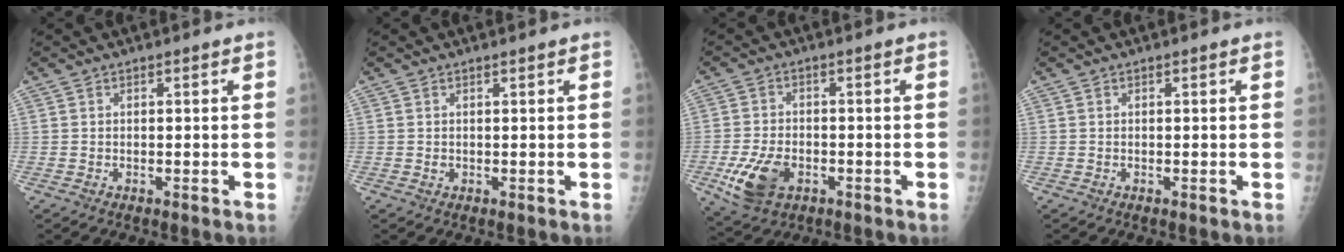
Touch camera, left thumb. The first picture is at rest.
{"total": 0.7, "force": [0.4, 0.4, 0.4], "torque": [-0.001, -0.002, 0.006]}
{"total": 8.8, "force": [-3.1, 5.5, 6.1], "torque": [-0.117, 0.004, -0.051]}
{"total": 0.0}